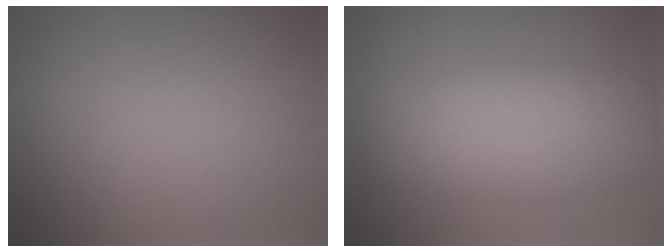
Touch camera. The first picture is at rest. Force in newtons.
{"total": 6.9, "press": 6.9, "slide": 0.2}